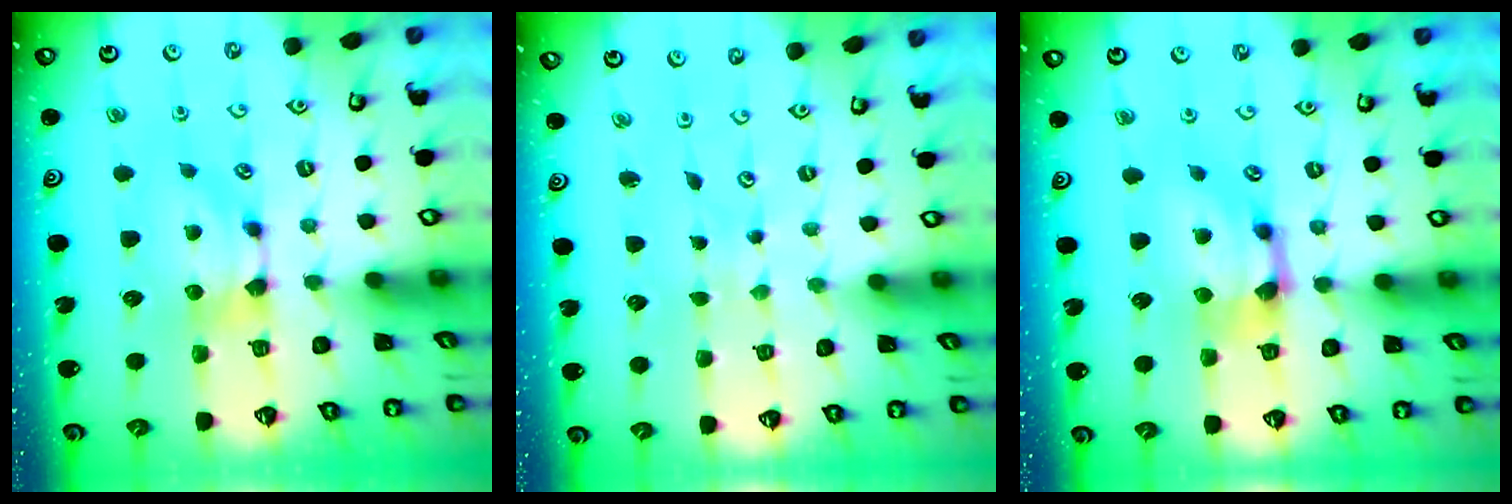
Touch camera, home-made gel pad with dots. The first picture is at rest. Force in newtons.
{"total": 5.7, "press": 5.7, "slide": 0.3}
{"total": 2.4, "press": 1.6, "slide": 1.8}